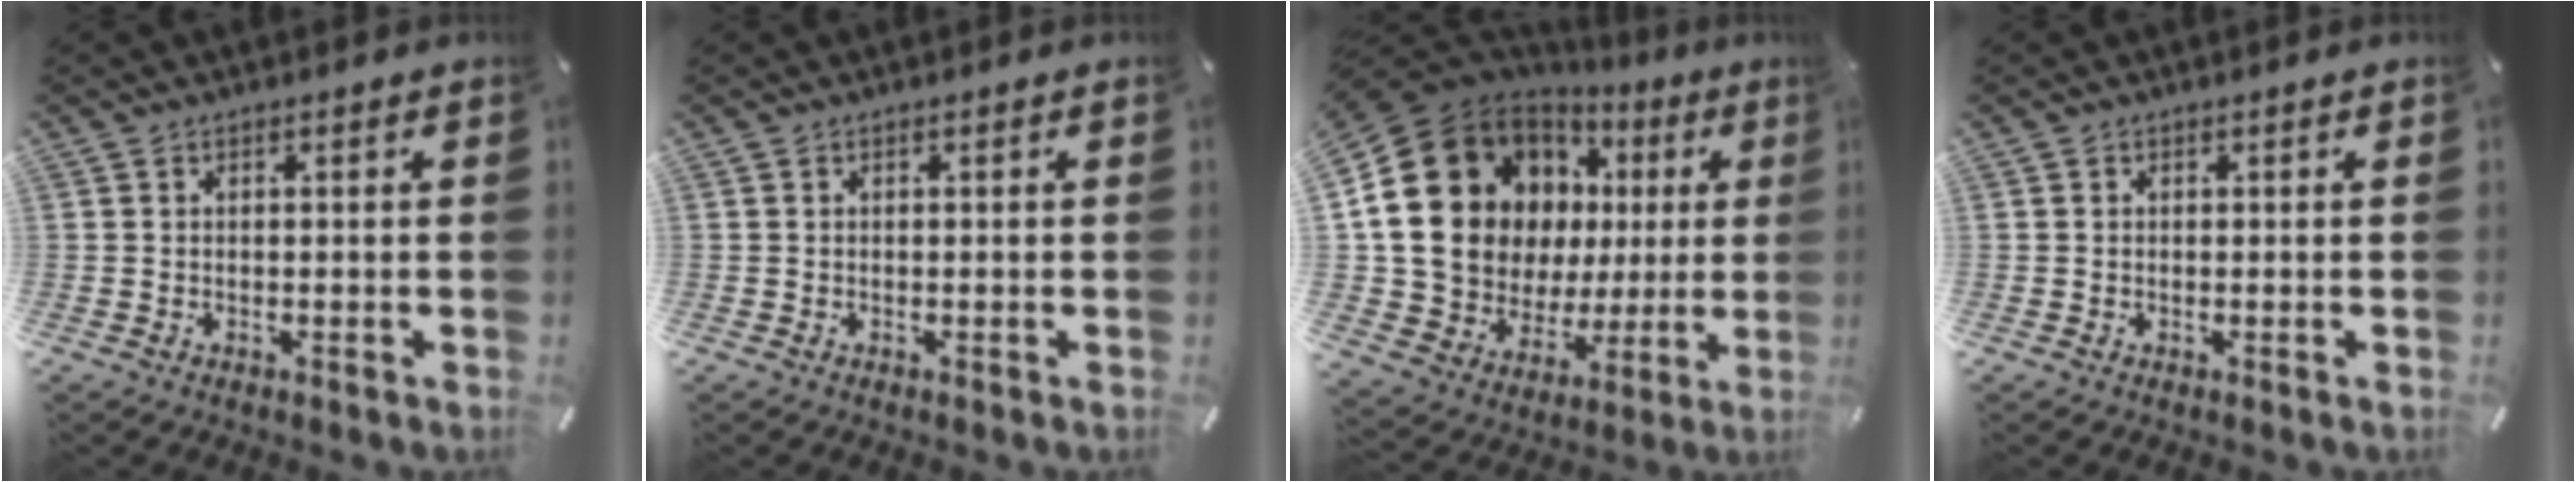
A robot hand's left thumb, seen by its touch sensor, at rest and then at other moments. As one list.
[{"total": 0.0}, {"total": 20.9, "force": [5.4, 16.8, 11.2], "torque": [-0.198, -0.049, 0.117]}, {"total": 0.0}]